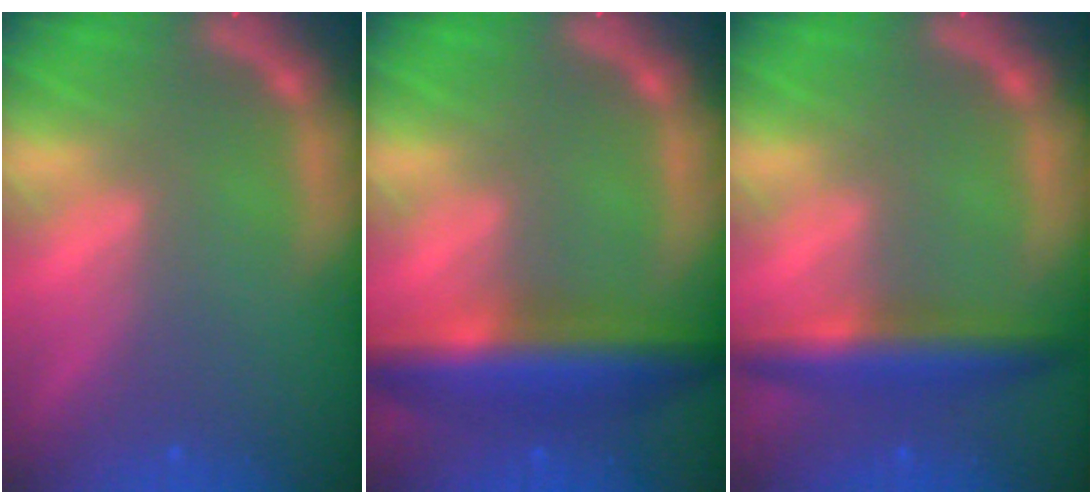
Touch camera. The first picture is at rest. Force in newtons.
{"total": 7.5}
{"total": 5.0}